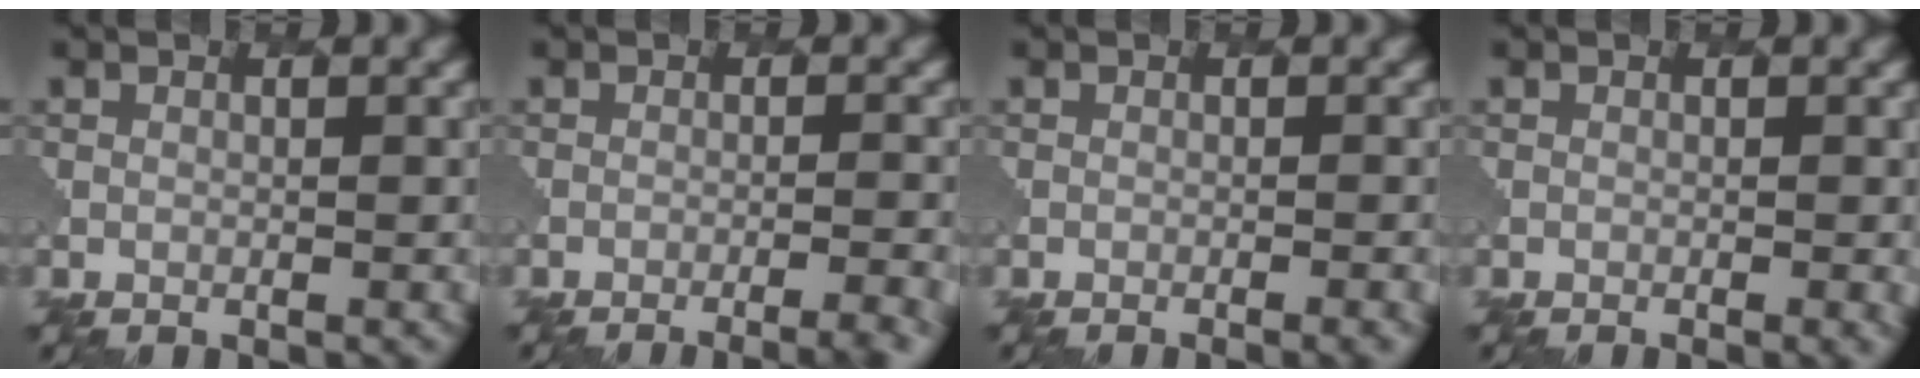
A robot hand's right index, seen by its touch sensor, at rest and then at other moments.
{"total": 5.0, "force": [-3.5, 1.5, 3.2], "torque": [-0.023, 0.006, -0.038]}
{"total": 2.1, "force": [-1.0, 0.7, 1.8], "torque": [-0.006, 0.011, -0.010]}
{"total": 1.7, "force": [-0.4, 0.6, 1.5], "torque": [-0.010, 0.001, -0.001]}